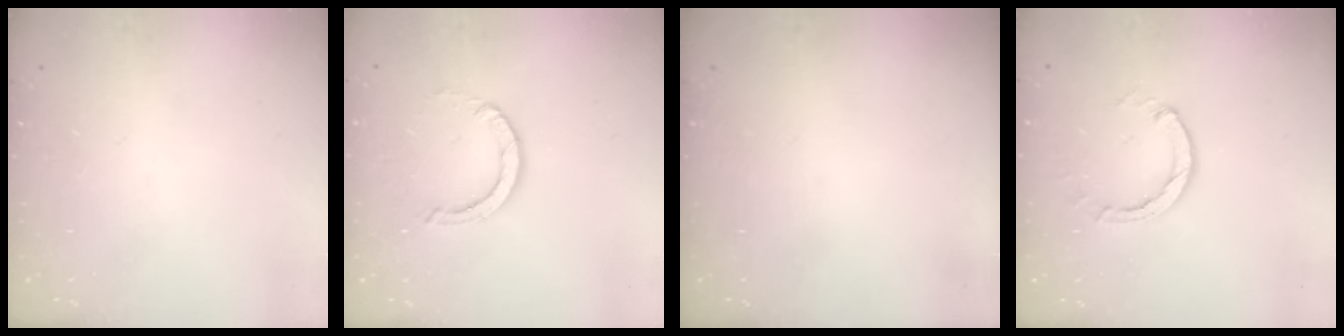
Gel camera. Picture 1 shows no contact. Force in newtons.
{"total": 3.9, "press": 3.8, "slide": 0.4}
{"total": 0.0}
{"total": 2.7, "press": 2.7, "slide": 0.3}